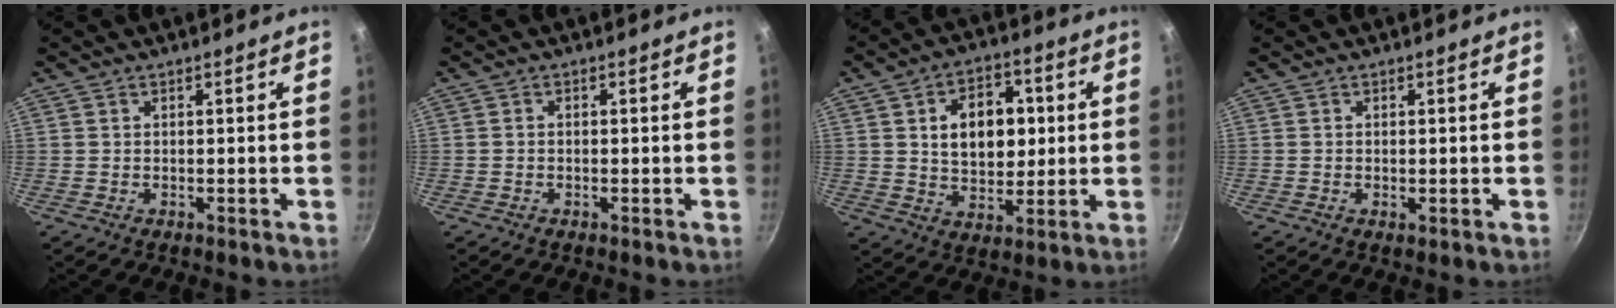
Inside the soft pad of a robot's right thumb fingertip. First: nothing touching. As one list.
[{"total": 0.6, "force": [-0.3, 0.4, 0.4], "torque": [-0.007, 0.004, -0.006]}, {"total": 13.3, "force": [2.4, 9.1, 9.4], "torque": [-0.102, -0.001, 0.038]}, {"total": 0.8, "force": [-0.1, 0.4, 0.7], "torque": [-0.011, -0.002, -0.003]}]